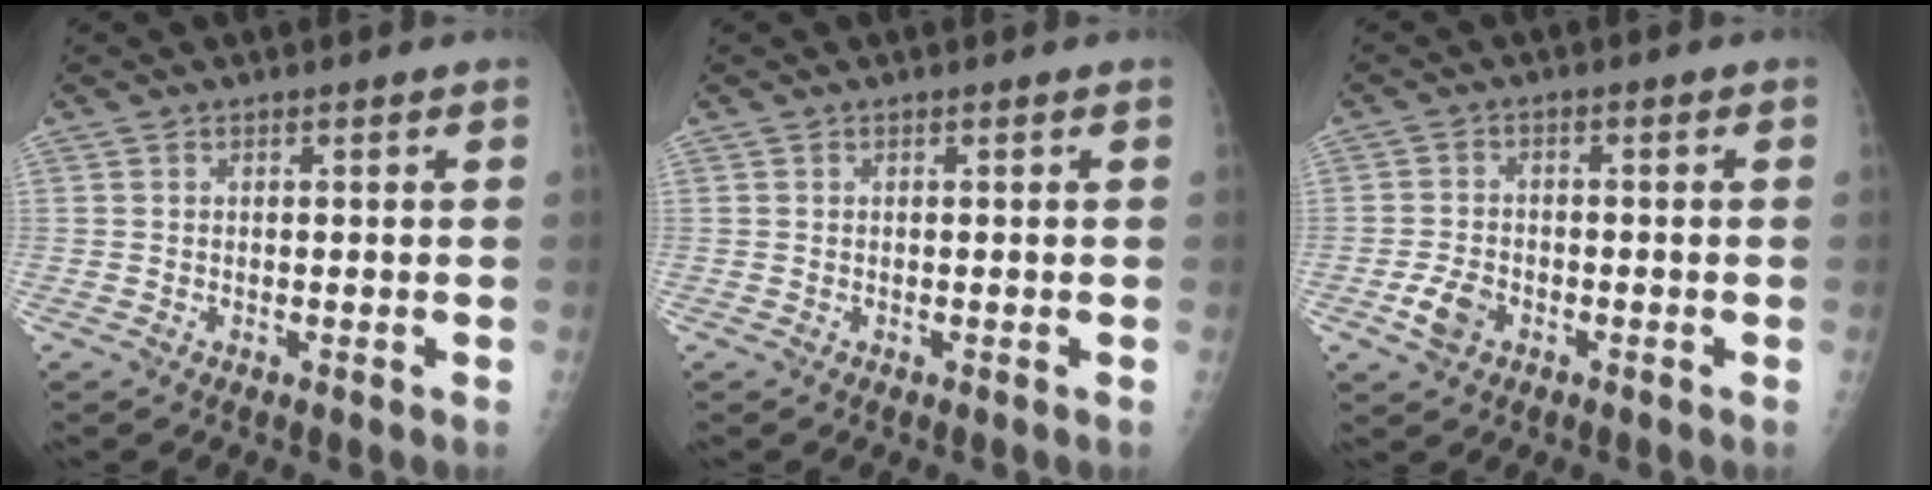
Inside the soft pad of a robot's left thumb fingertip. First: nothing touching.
{"total": 0.0}
{"total": 4.5, "force": [-2.1, 3.1, 2.4], "torque": [-0.046, 0.009, -0.040]}